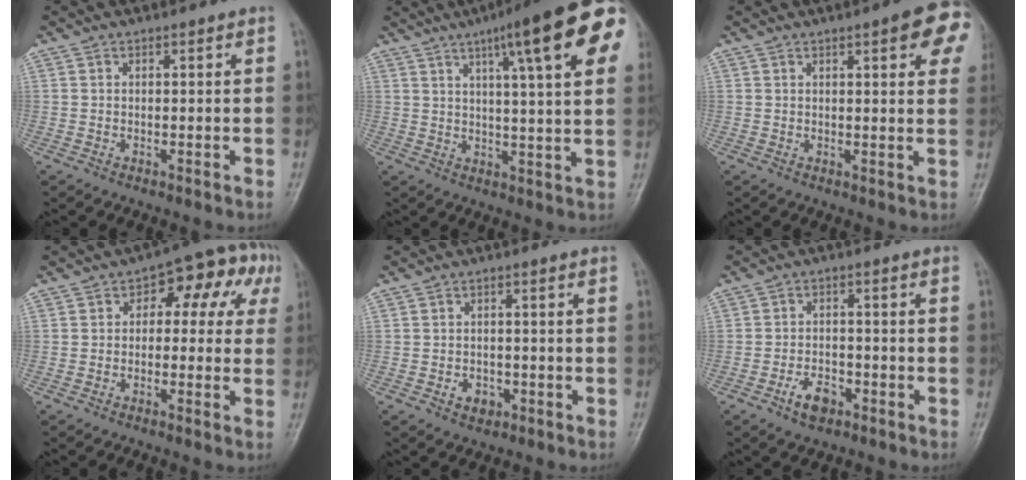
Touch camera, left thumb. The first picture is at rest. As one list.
[{"total": 19.9, "force": [9.1, 3.5, 17.4], "torque": [-0.228, -0.004, 0.114]}, {"total": 9.1, "force": [3.9, 2.4, 7.8], "torque": [-0.069, -0.005, 0.039]}, {"total": 10.2, "force": [2.3, 6.5, 7.5], "torque": [-0.038, 0.040, 0.015]}, {"total": 2.8, "force": [-1.4, 2.1, 1.2], "torque": [-0.009, 0.008, -0.017]}, {"total": 4.7, "force": [-2.8, 2.7, 2.6], "torque": [-0.039, 0.019, -0.049]}]